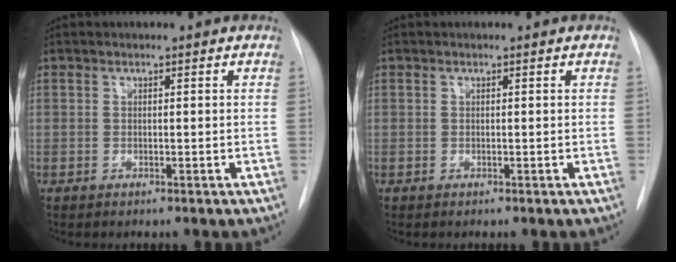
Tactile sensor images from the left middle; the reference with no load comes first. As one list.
[{"total": 0.0}]